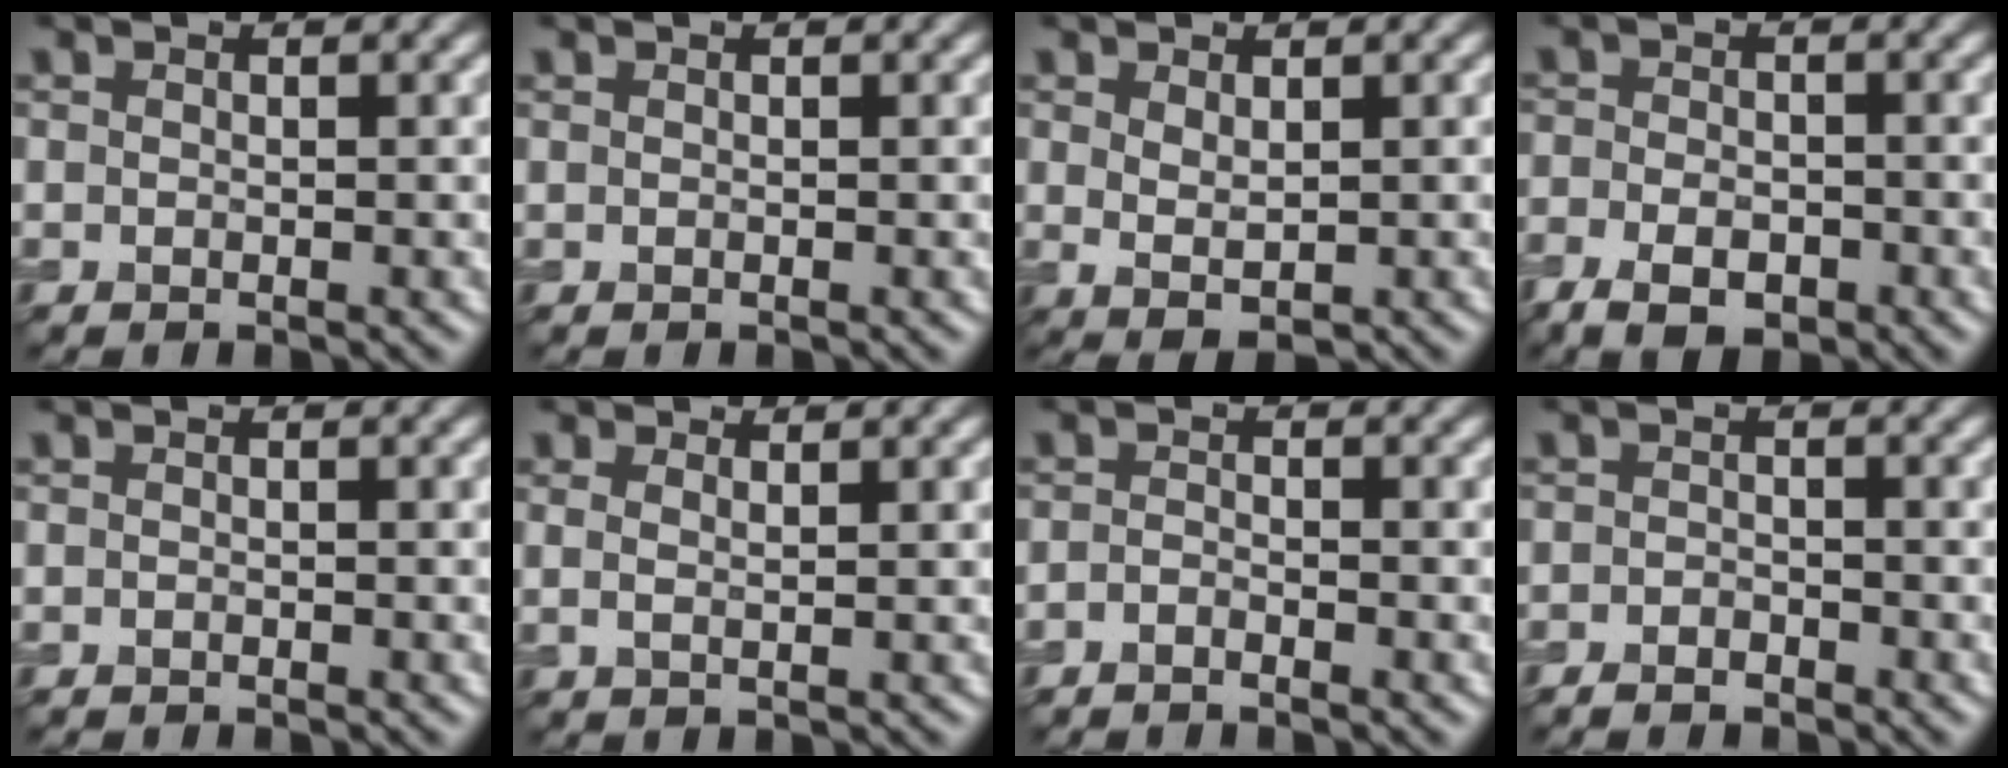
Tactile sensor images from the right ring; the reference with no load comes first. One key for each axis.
{"total": 0.0}
{"total": 1.7, "fx": 0.4, "fy": 0.7, "fz": 1.5, "tx": -0.030, "ty": -0.006, "tz": 0.014}
{"total": 4.2, "fx": -2.4, "fy": 2.1, "fz": 2.7, "tx": -0.048, "ty": -0.007, "tz": -0.045}
{"total": 0.7, "fx": -0.7, "fy": 0.0, "fz": 0.1, "tx": -0.001, "ty": -0.006, "tz": -0.012}
{"total": 1.4, "fx": 0.7, "fy": 0.4, "fz": 1.1, "tx": -0.019, "ty": -0.004, "tz": 0.007}
{"total": 1.1, "fx": -0.9, "fy": 0.2, "fz": 0.6, "tx": -0.014, "ty": -0.002, "tz": -0.021}
{"total": 1.5, "fx": -1.2, "fy": 0.5, "fz": 0.7, "tx": -0.013, "ty": -0.003, "tz": -0.025}